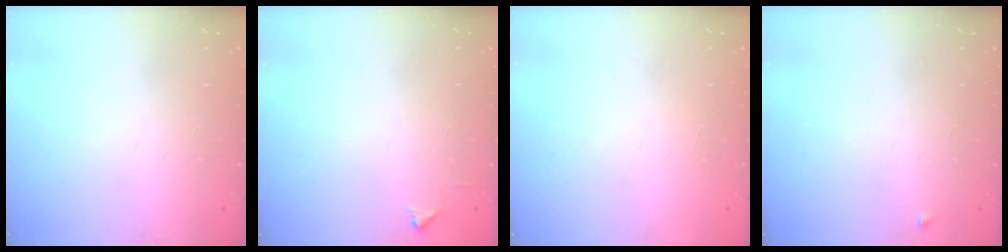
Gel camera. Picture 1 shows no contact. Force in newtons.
{"total": 2.1, "press": 2.1, "slide": 0.3}
{"total": 1.5, "press": 1.5, "slide": 0.1}
{"total": 2.3, "press": 2.3, "slide": 0.3}